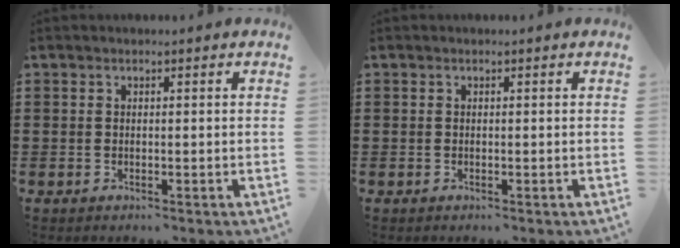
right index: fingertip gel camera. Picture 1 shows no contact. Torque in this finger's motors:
{"motor_torque": [0.04, 0.04, 0.00, 0.00]}